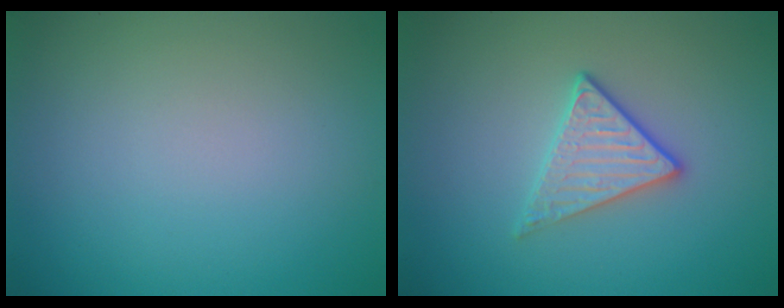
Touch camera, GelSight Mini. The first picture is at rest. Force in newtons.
{"total": 2.8, "press": 2.5, "slide": 1.2}